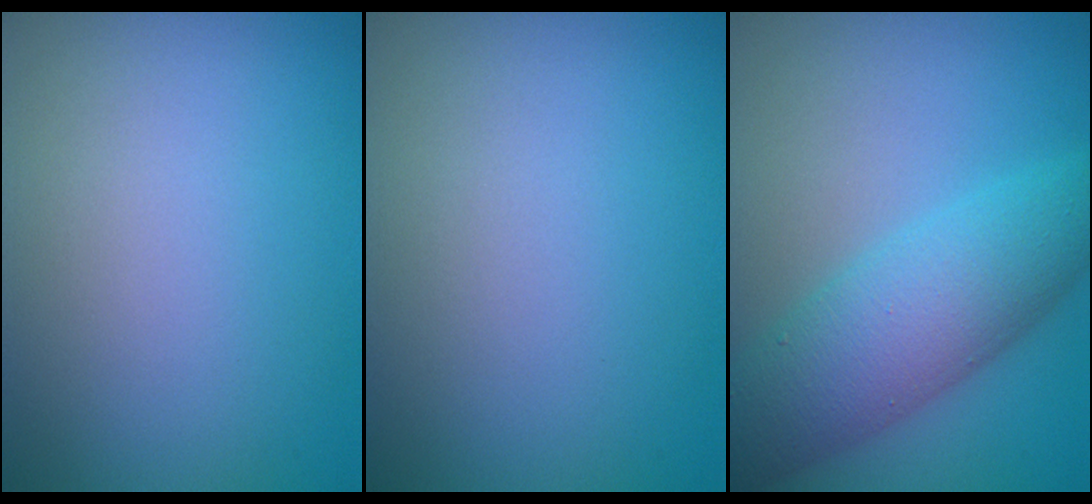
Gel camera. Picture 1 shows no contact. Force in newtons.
{"total": 0.0}
{"total": 7.4, "press": 7.4, "slide": 0.2}